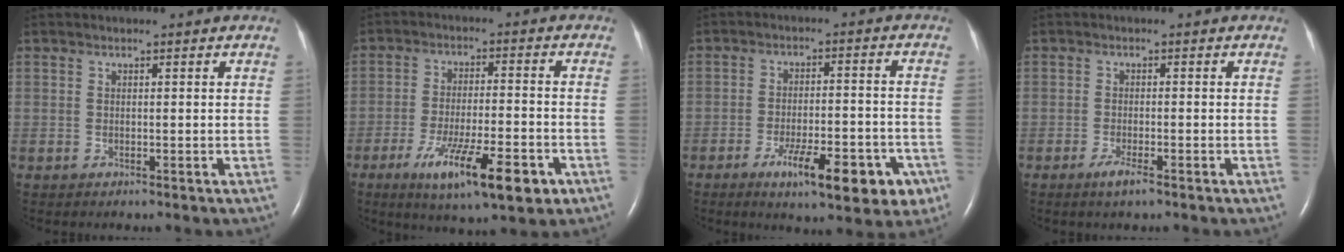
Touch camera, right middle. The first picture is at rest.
{"total": 12.8, "force": [-6.4, 2.3, 10.8], "torque": [-0.180, -0.022, -0.094]}
{"total": 12.1, "force": [-6.4, 3.3, 9.7], "torque": [-0.129, 0.000, -0.085]}
{"total": 2.4, "force": [-1.5, 0.2, 1.8], "torque": [-0.040, -0.004, -0.028]}